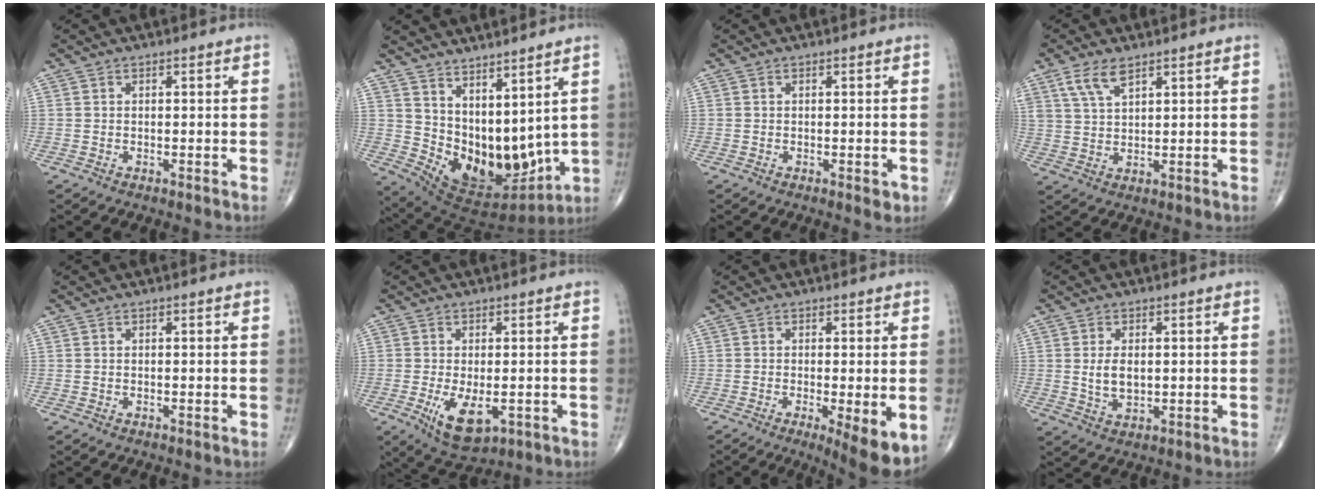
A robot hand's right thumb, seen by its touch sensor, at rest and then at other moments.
{"total": 14.7, "force": [6.0, 7.5, 11.1], "torque": [-0.143, -0.054, 0.136]}
{"total": 1.7, "force": [-0.5, 0.7, 1.4], "torque": [-0.010, -0.002, -0.005]}
{"total": 5.7, "force": [3.6, 2.4, 3.7], "torque": [-0.073, -0.010, 0.075]}
{"total": 0.0}
{"total": 7.7, "force": [-2.2, 3.7, 6.4], "torque": [-0.105, -0.016, -0.025]}
{"total": 8.3, "force": [-2.7, 2.0, 7.6], "torque": [-0.106, -0.022, -0.039]}
{"total": 4.9, "force": [0.4, 2.9, 3.9], "torque": [-0.066, -0.009, 0.012]}